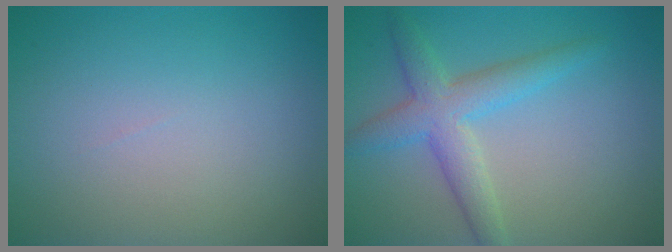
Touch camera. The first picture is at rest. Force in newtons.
{"total": 4.2, "press": 4.2, "slide": 0.1}